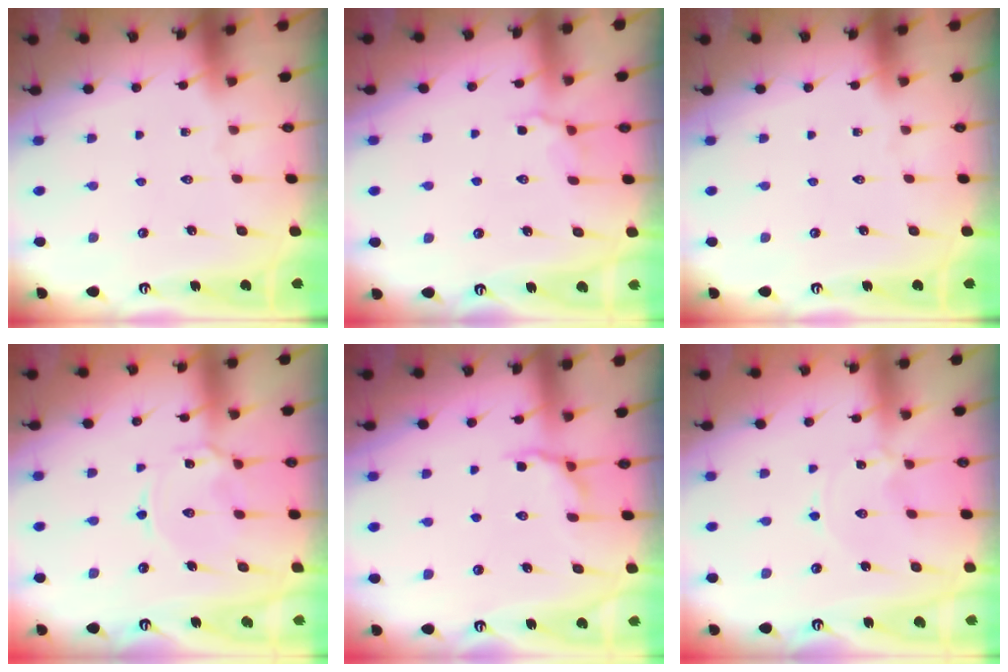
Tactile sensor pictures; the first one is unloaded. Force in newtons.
{"total": 4.2, "press": 4.0, "slide": 1.4}
{"total": 0.0}
{"total": 3.7, "press": 3.6, "slide": 0.4}
{"total": 5.1, "press": 4.7, "slide": 1.9}
{"total": 0.0}